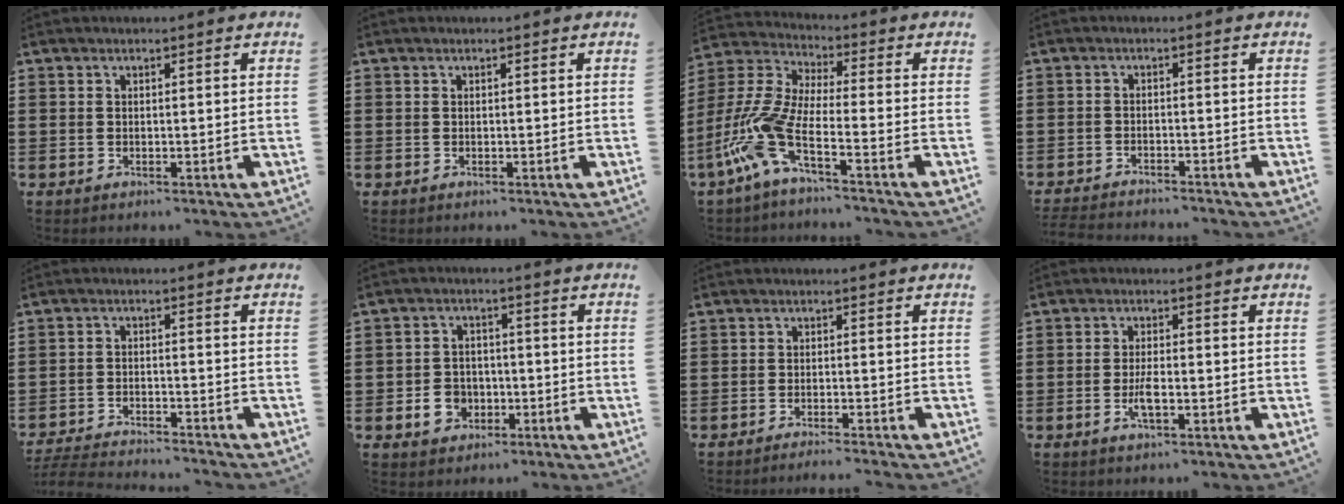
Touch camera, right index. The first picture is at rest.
{"total": 0.0}
{"total": 8.7, "force": [-4.7, 2.1, 7.0], "torque": [-0.211, -0.039, -0.110]}
{"total": 2.4, "force": [-2.4, 0.0, 0.0], "torque": [-0.003, -0.002, -0.050]}
{"total": 4.4, "force": [-4.3, -0.1, 0.6], "torque": [-0.024, -0.009, -0.091]}
{"total": 4.9, "force": [-1.7, 4.0, 2.2], "torque": [-0.053, 0.005, -0.033]}
{"total": 1.6, "force": [-1.5, -0.5, 0.3], "torque": [-0.006, 0.001, -0.029]}
{"total": 3.4, "force": [-1.2, 0.9, 3.0], "torque": [-0.059, -0.001, -0.023]}